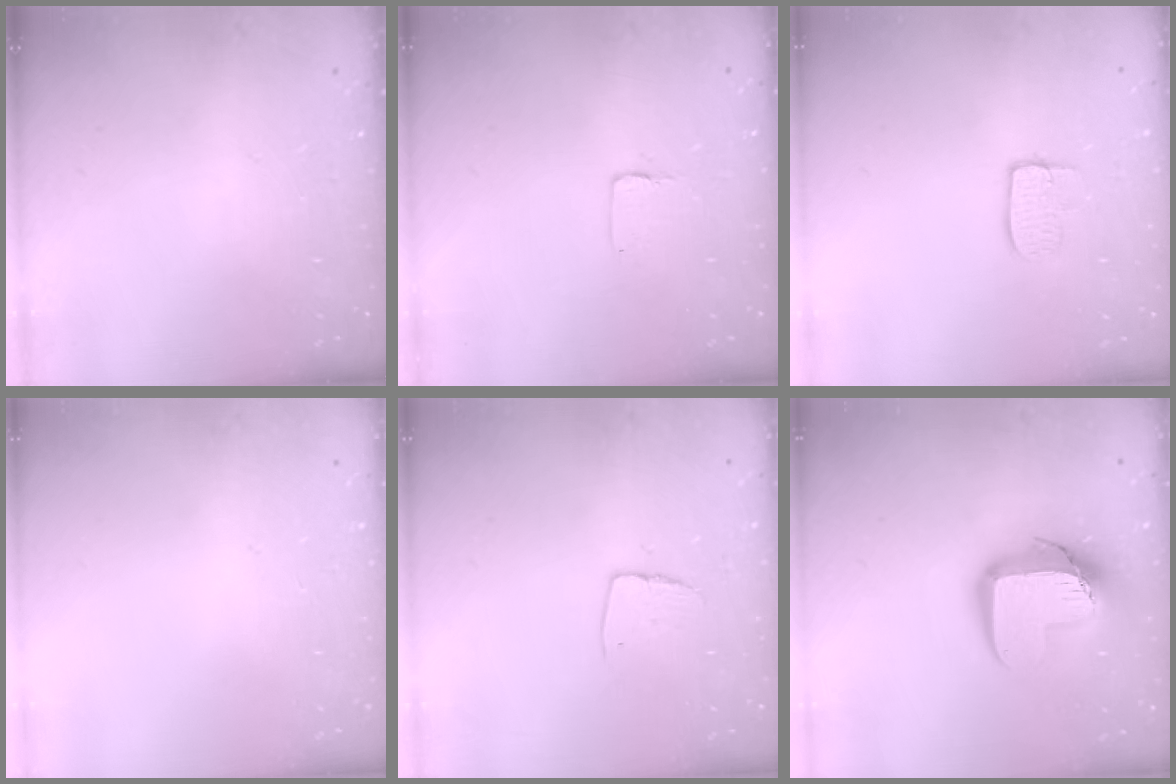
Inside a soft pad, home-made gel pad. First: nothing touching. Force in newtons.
{"total": 1.0, "press": 1.0, "slide": 0.1}
{"total": 7.2, "press": 7.1, "slide": 0.4}
{"total": 0.0}
{"total": 6.0, "press": 6.0, "slide": 0.3}
{"total": 13.3, "press": 13.3, "slide": 1.4}